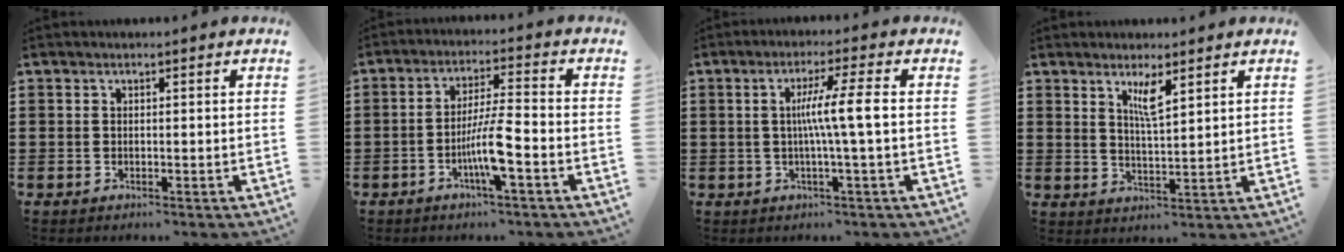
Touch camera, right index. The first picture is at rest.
{"total": 6.8, "force": [-2.9, 0.5, 6.1], "torque": [-0.122, -0.007, -0.058]}
{"total": 6.4, "force": [-0.1, -0.6, 6.4], "torque": [-0.118, -0.005, -0.009]}
{"total": 3.9, "force": [2.3, 0.6, 3.1], "torque": [-0.058, -0.001, 0.037]}